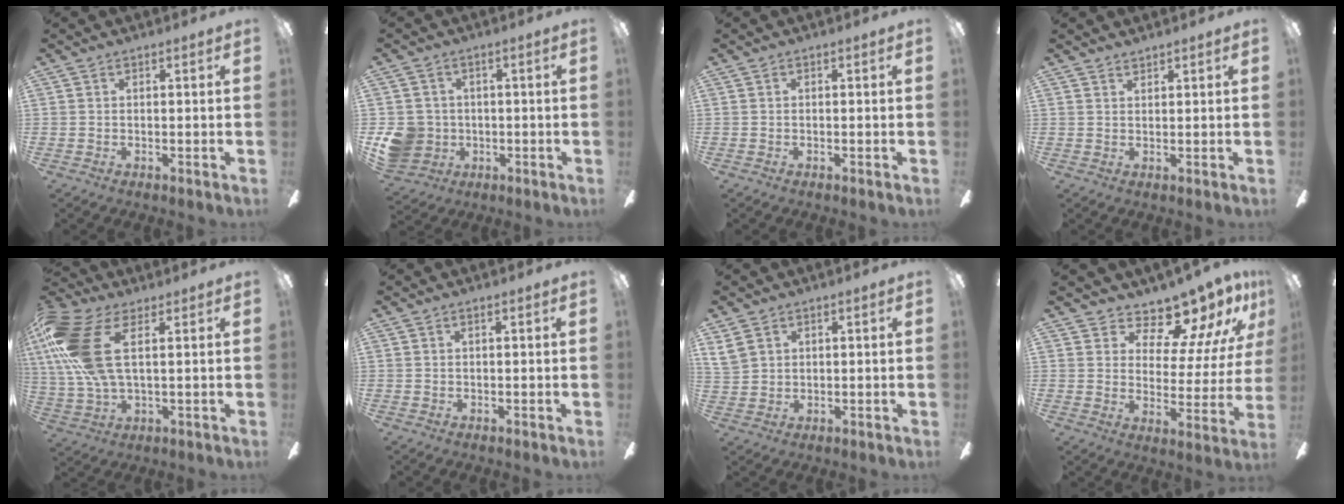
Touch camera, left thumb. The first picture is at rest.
{"total": 8.7, "force": [-0.9, 8.1, 2.9], "torque": [-0.079, 0.013, -0.013]}
{"total": 0.0}
{"total": 1.5, "force": [1.5, 0.2, -0.2], "torque": [0.003, -0.003, 0.030]}
{"total": 17.4, "force": [5.4, 8.2, 14.3], "torque": [-0.318, -0.010, 0.095]}
{"total": 0.6, "force": [0.4, 0.1, 0.4], "torque": [-0.008, 0.001, 0.006]}
{"total": 4.5, "force": [2.6, 3.2, 1.7], "torque": [-0.034, 0.003, 0.052]}
{"total": 13.6, "force": [11.5, 5.0, 5.3], "torque": [-0.083, -0.096, 0.196]}